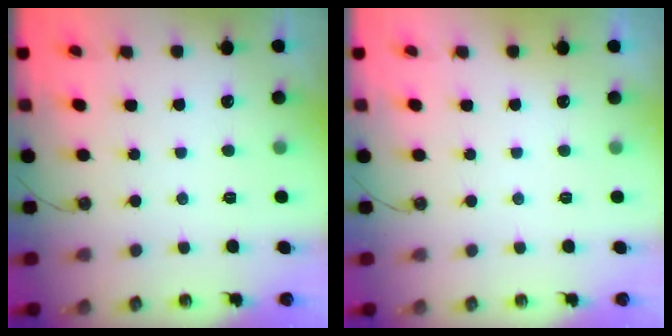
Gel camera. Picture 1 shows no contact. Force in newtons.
{"total": 0.0}